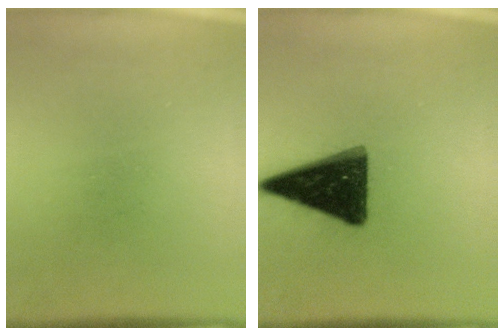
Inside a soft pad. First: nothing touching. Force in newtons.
{"total": 15.2}